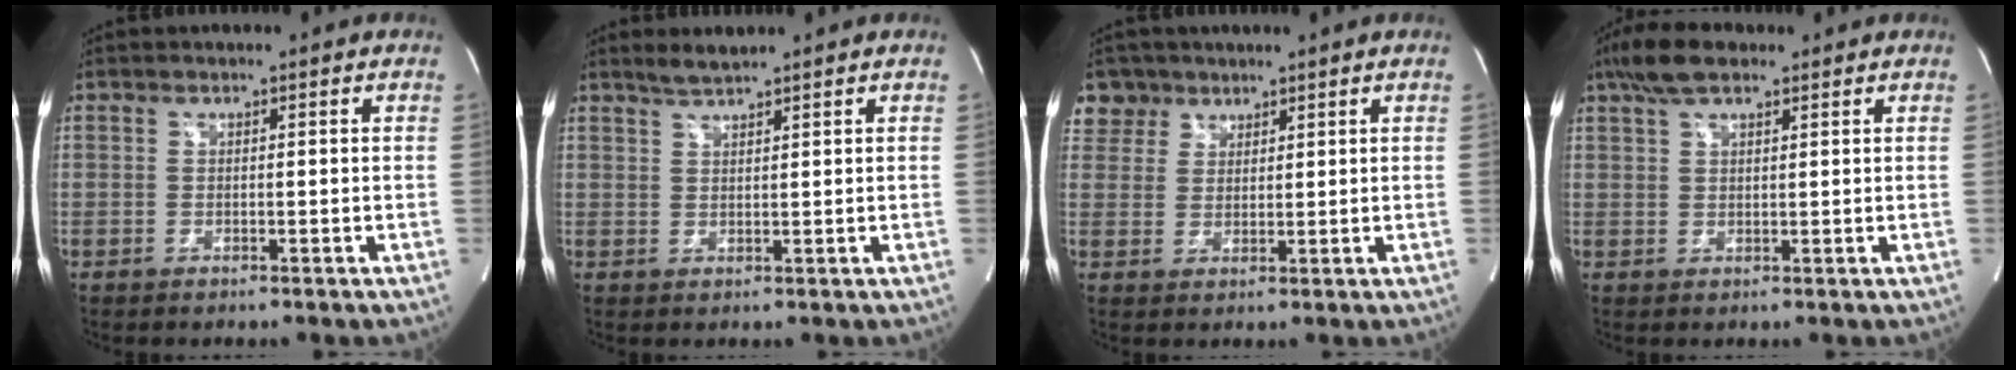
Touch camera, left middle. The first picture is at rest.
{"total": 2.5, "force": [2.3, -0.1, 1.0], "torque": [-0.025, 0.004, 0.045]}
{"total": 4.9, "force": [3.4, 3.5, -0.4], "torque": [0.014, 0.008, 0.066]}
{"total": 7.2, "force": [5.0, 2.5, 4.5], "torque": [-0.094, 0.023, 0.093]}